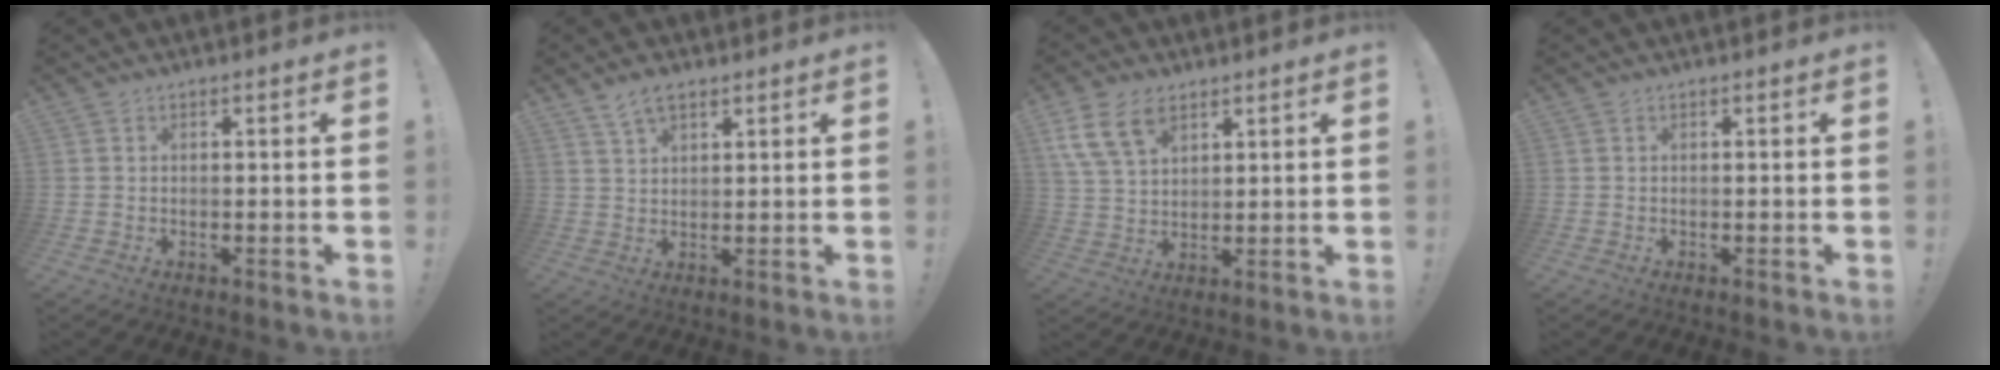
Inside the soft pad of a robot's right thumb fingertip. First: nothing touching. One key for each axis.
{"total": 4.7, "fx": 3.3, "fy": 2.3, "fz": 2.6, "tx": -0.043, "ty": -0.015, "tz": 0.061}
{"total": 10.7, "fx": 6.4, "fy": 6.3, "fz": 5.9, "tx": -0.114, "ty": -0.019, "tz": 0.124}
{"total": 0.0}